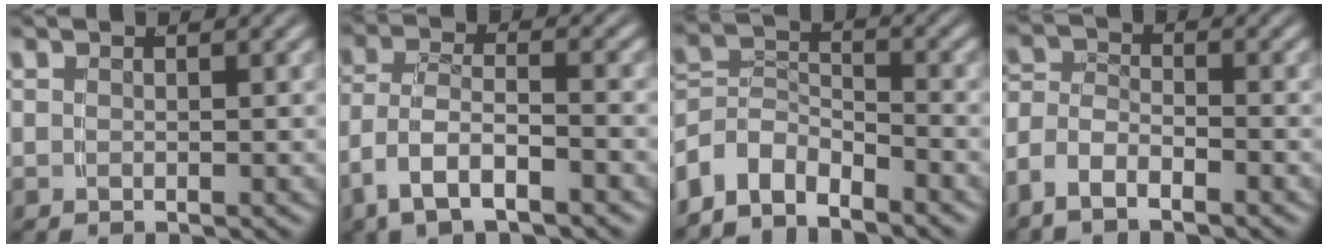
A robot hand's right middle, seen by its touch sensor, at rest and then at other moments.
{"total": 4.5, "force": [-1.7, 2.7, 3.1], "torque": [-0.082, -0.024, -0.020]}
{"total": 6.5, "force": [-3.3, 4.9, 2.9], "torque": [-0.077, -0.032, -0.052]}
{"total": 4.0, "force": [-2.2, 2.8, 1.9], "torque": [-0.054, -0.017, -0.038]}